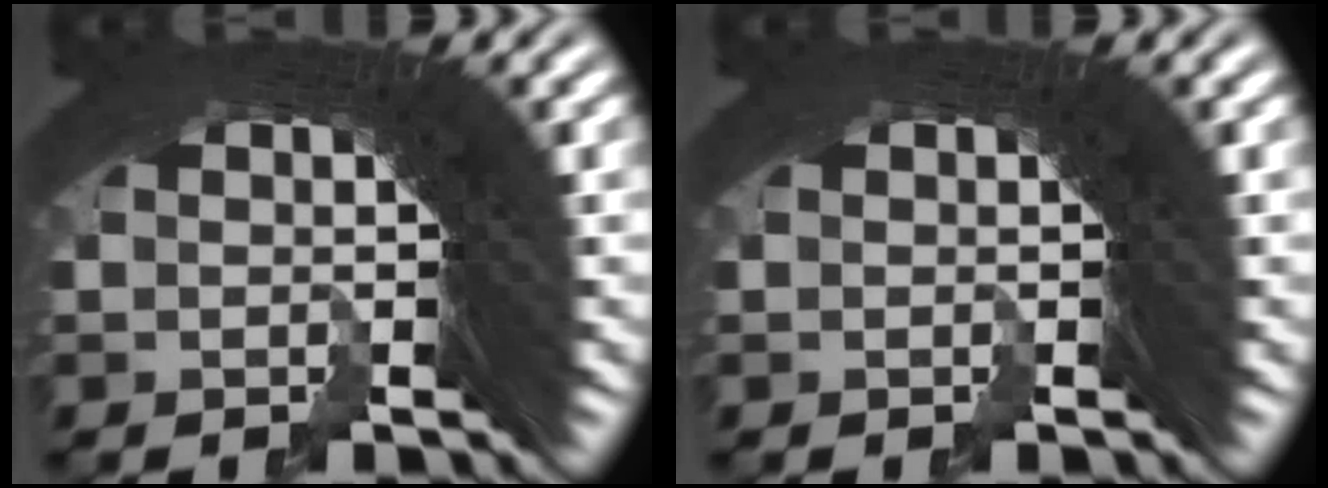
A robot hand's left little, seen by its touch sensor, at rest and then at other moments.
{"total": 0.0}